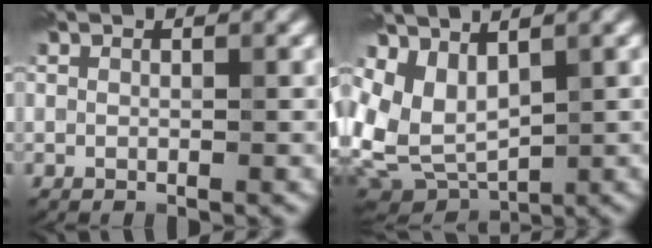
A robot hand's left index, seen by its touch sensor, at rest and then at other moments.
{"total": 4.8, "force": [1.7, 3.3, 3.1], "torque": [-0.073, -0.016, 0.041]}